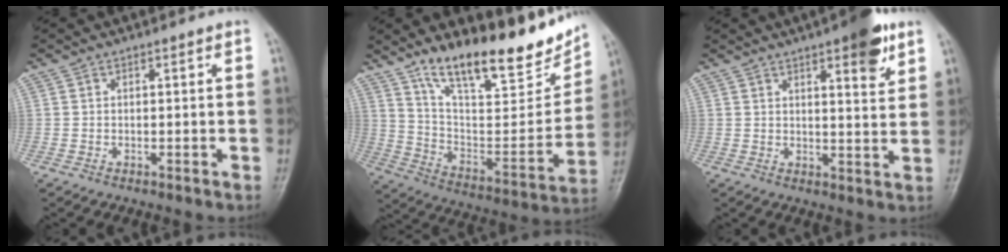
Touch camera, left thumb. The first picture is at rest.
{"total": 24.9, "force": [17.1, 8.0, 16.2], "torque": [-0.205, -0.069, 0.281]}
{"total": 9.1, "force": [5.1, 2.6, 7.1], "torque": [-0.080, -0.023, 0.065]}